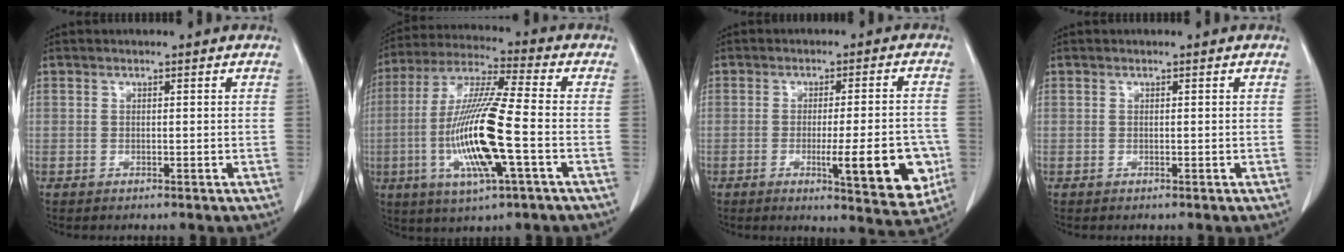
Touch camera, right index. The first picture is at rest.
{"total": 16.1, "force": [-3.7, 1.1, 15.6], "torque": [-0.323, -0.012, -0.072]}
{"total": 11.8, "force": [-3.3, 2.1, 11.1], "torque": [-0.135, -0.010, -0.037]}
{"total": 0.0}